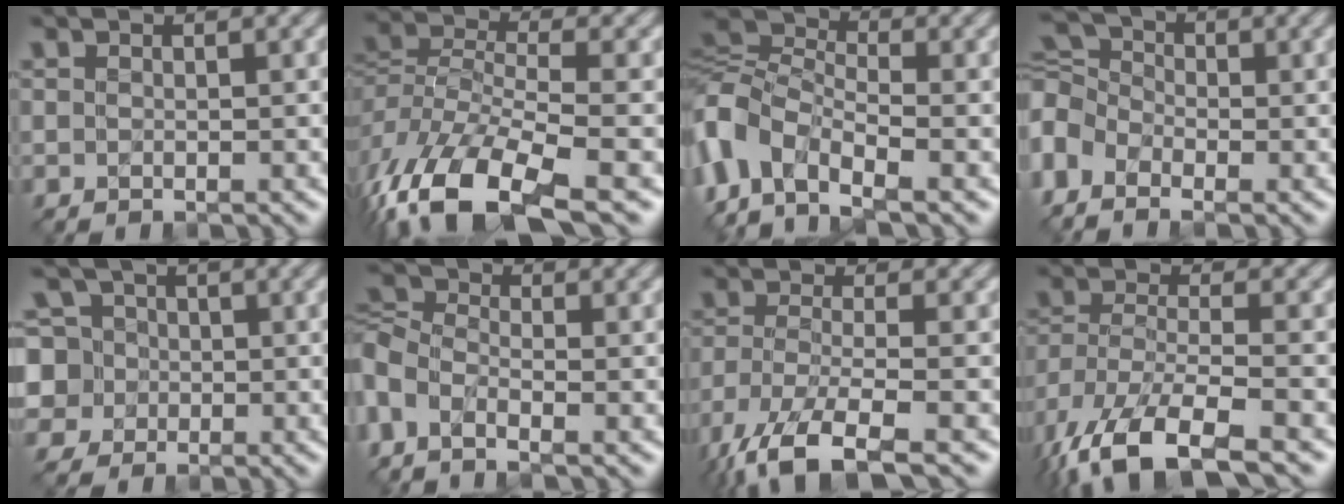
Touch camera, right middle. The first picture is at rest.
{"total": 10.6, "force": [-7.1, 4.0, 6.8], "torque": [-0.175, -0.003, -0.124]}
{"total": 7.4, "force": [-3.6, 4.5, 4.6], "torque": [-0.127, 0.011, -0.082]}
{"total": 4.2, "force": [-2.2, 3.0, 2.0], "torque": [-0.084, 0.012, -0.057]}
{"total": 5.3, "force": [0.2, 5.3, 0.3], "torque": [-0.034, 0.042, -0.035]}
{"total": 3.9, "force": [-1.7, 2.2, 2.7], "torque": [-0.100, 0.001, -0.046]}
{"total": 7.7, "force": [-5.9, 2.0, 4.5], "torque": [-0.130, -0.017, -0.104]}
{"total": 11.5, "force": [-8.0, 4.7, 6.9], "torque": [-0.205, -0.049, -0.110]}